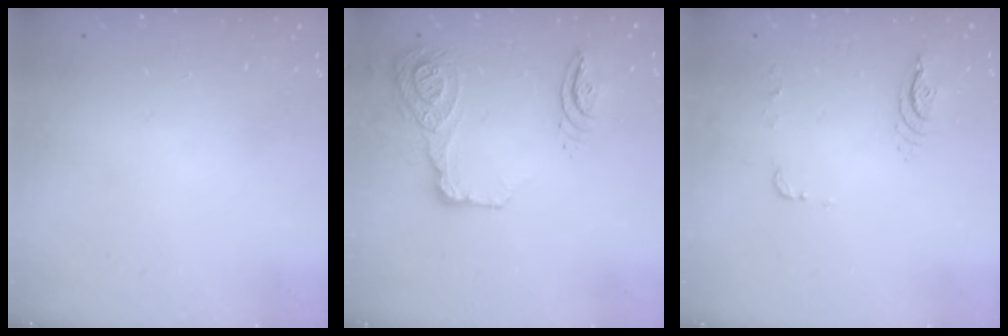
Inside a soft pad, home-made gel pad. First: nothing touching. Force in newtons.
{"total": 30.8, "press": 21.2, "slide": 22.4}
{"total": 6.7, "press": 6.7, "slide": 0.5}